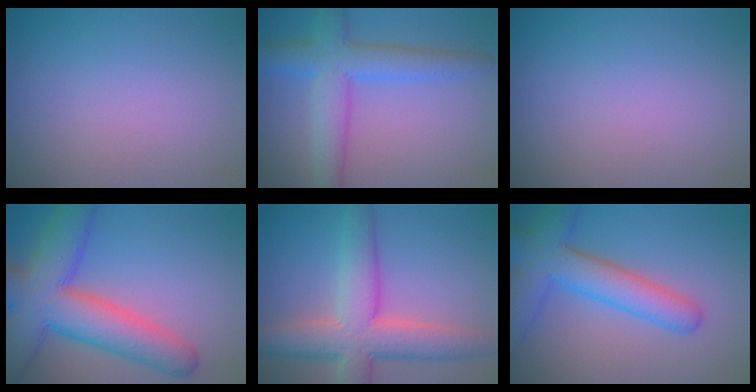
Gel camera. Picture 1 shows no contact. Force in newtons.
{"total": 6.1, "press": 6.1, "slide": 0.2}
{"total": 0.0}
{"total": 10.3, "press": 10.3, "slide": 0.5}
{"total": 7.9, "press": 7.9, "slide": 0.6}
{"total": 5.5, "press": 5.5, "slide": 0.3}